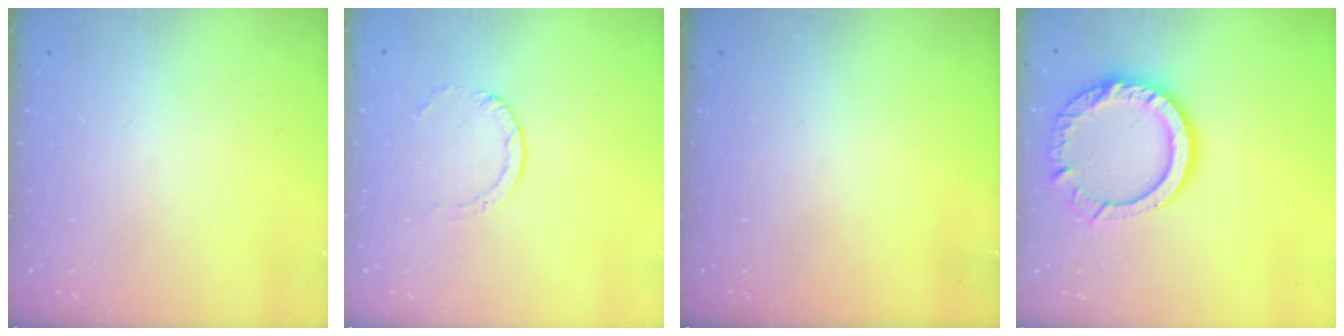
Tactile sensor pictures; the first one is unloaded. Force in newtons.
{"total": 1.0, "press": 1.0, "slide": 0.1}
{"total": 0.0}
{"total": 15.6, "press": 15.5, "slide": 1.4}